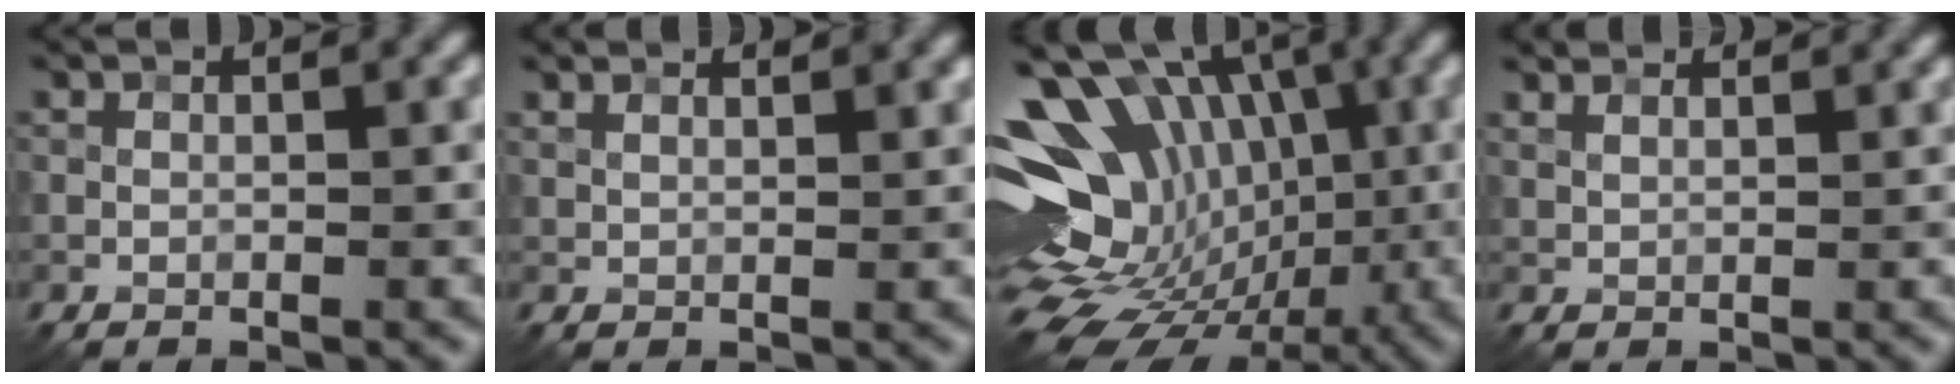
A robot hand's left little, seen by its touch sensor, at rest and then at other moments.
{"total": 4.8, "force": [3.8, 1.8, 2.4], "torque": [-0.029, 0.027, 0.039]}
{"total": 18.0, "force": [-0.4, 14.2, 11.1], "torque": [-0.192, 0.019, -0.017]}
{"total": 6.9, "force": [5.6, 2.5, 3.1], "torque": [-0.068, 0.026, 0.089]}